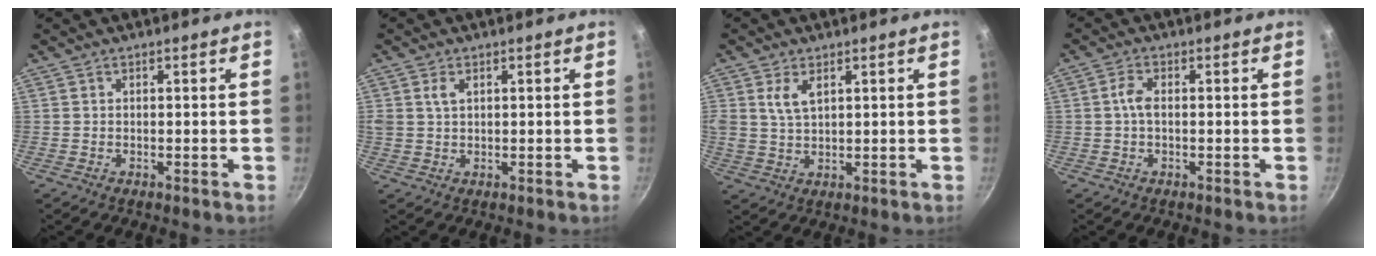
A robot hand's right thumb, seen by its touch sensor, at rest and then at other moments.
{"total": 2.4, "force": [0.9, 1.5, 1.7], "torque": [-0.026, -0.003, 0.016]}
{"total": 4.6, "force": [1.9, 2.5, 3.3], "torque": [-0.060, -0.010, 0.039]}
{"total": 2.8, "force": [-0.1, 1.4, 2.4], "torque": [-0.054, 0.007, -0.006]}